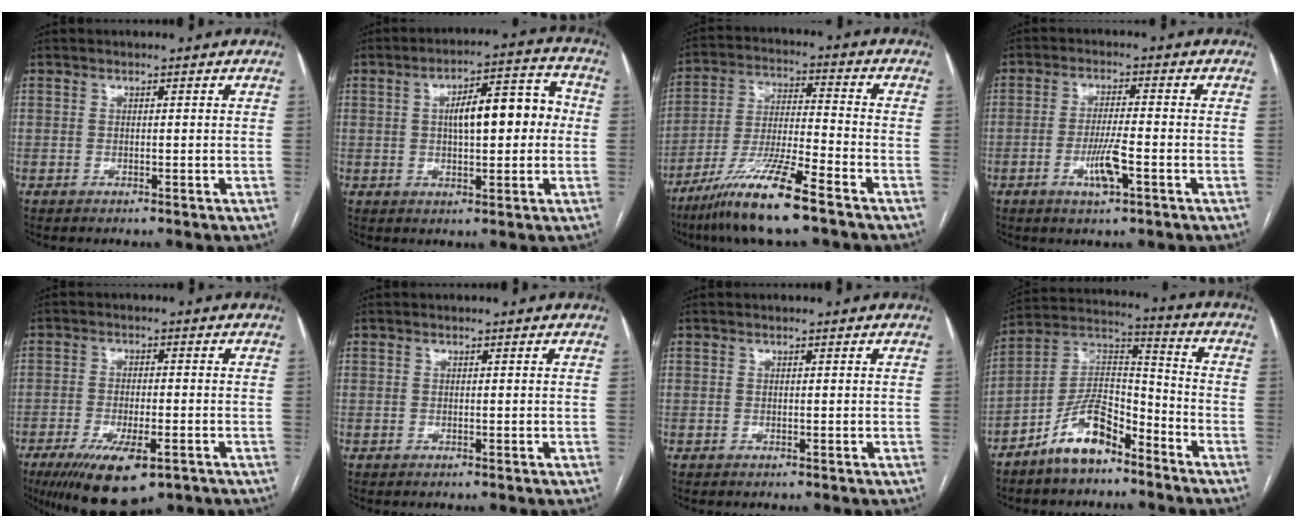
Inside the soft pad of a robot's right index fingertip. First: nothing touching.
{"total": 10.3, "force": [0.8, 3.4, 9.7], "torque": [-0.147, 0.037, 0.013]}
{"total": 12.5, "force": [-8.4, 0.9, 9.2], "torque": [-0.181, -0.027, -0.156]}
{"total": 5.6, "force": [-2.2, 0.7, 5.1], "torque": [-0.100, -0.006, -0.039]}
{"total": 11.0, "force": [-6.5, 3.4, 8.3], "torque": [-0.143, -0.021, -0.101]}
{"total": 0.0}
{"total": 0.0}
{"total": 11.2, "force": [-7.8, 4.4, 6.8], "torque": [-0.138, 0.022, -0.147]}